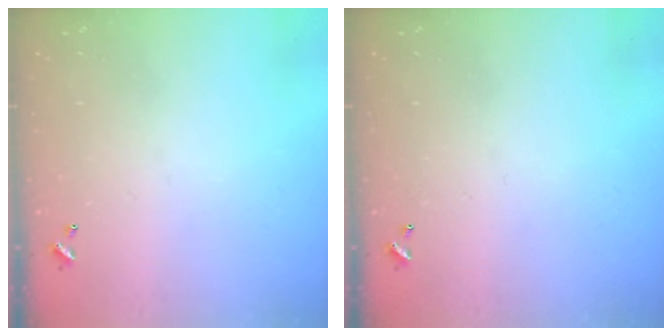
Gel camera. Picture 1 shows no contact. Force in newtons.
{"total": 0.0}